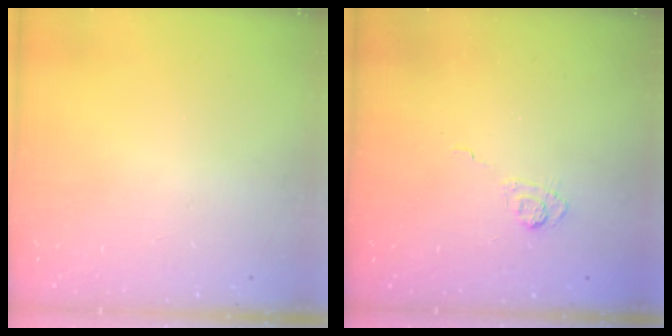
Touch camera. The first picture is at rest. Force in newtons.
{"total": 3.8, "press": 3.5, "slide": 1.6}